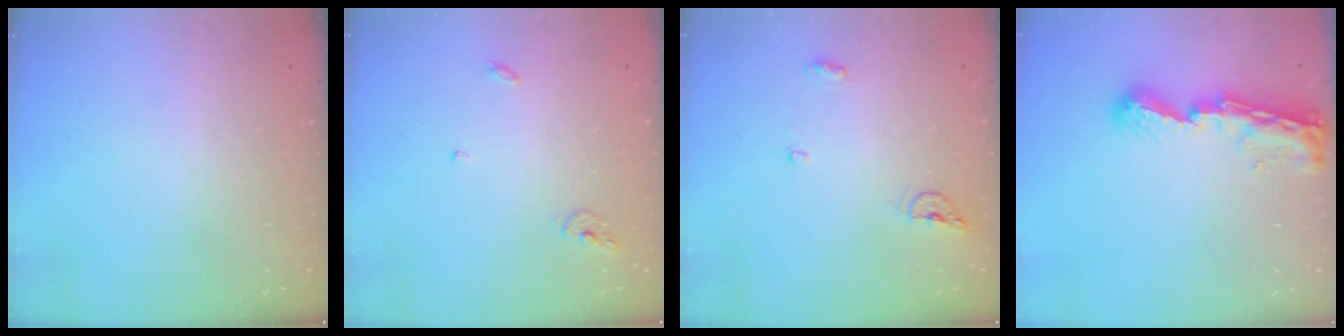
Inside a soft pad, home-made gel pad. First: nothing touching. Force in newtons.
{"total": 5.2, "press": 5.2, "slide": 0.4}
{"total": 5.9, "press": 5.8, "slide": 1.0}
{"total": 9.3, "press": 9.3, "slide": 1.0}